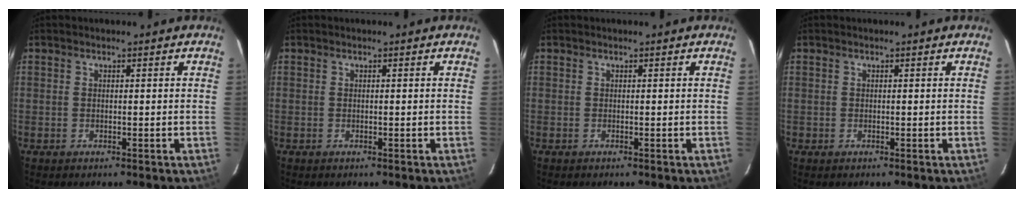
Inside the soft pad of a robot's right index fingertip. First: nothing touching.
{"total": 0.0}
{"total": 0.0}
{"total": 0.7, "force": [-0.3, 0.6, -0.1], "torque": [0.001, 0.002, -0.005]}